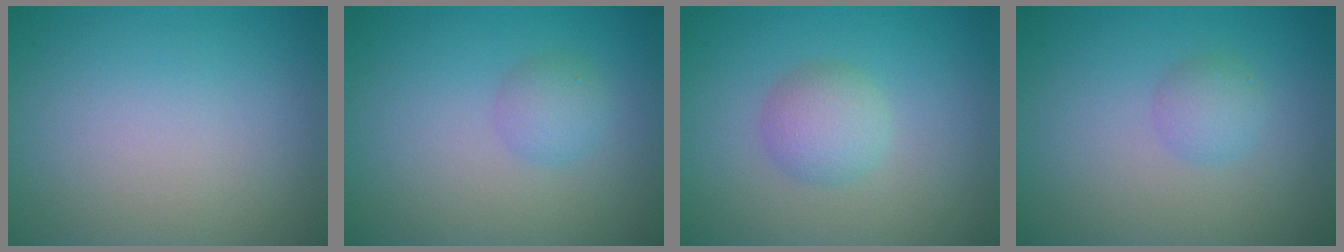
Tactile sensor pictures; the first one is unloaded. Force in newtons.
{"total": 1.8, "press": 1.8, "slide": 0.0}
{"total": 2.7, "press": 2.7, "slide": 0.0}
{"total": 1.7, "press": 1.7, "slide": 0.0}